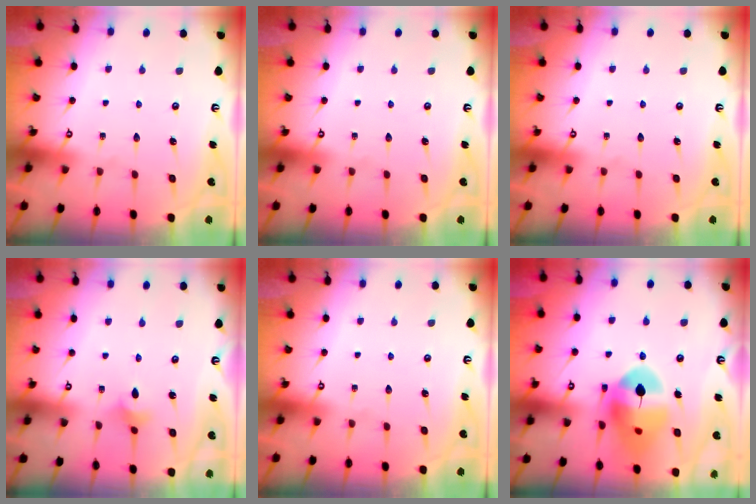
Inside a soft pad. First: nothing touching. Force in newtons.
{"total": 0.0}
{"total": 0.0}
{"total": 2.8, "press": 2.8, "slide": 0.6}
{"total": 0.0}
{"total": 15.5, "press": 15.4, "slide": 1.8}